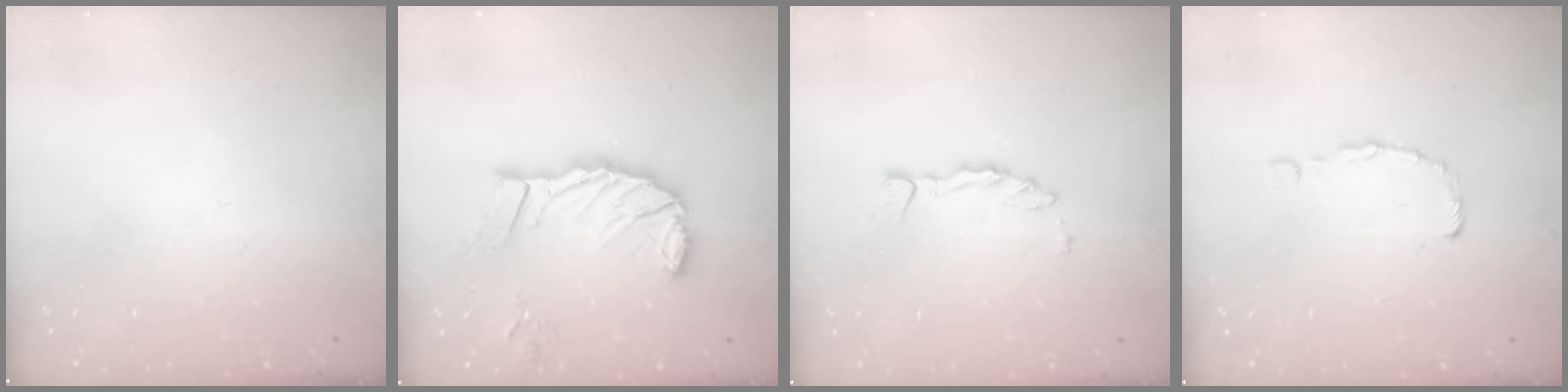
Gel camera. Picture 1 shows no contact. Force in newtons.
{"total": 15.2, "press": 15.0, "slide": 2.2}
{"total": 1.5, "press": 1.5, "slide": 0.4}
{"total": 0.0}